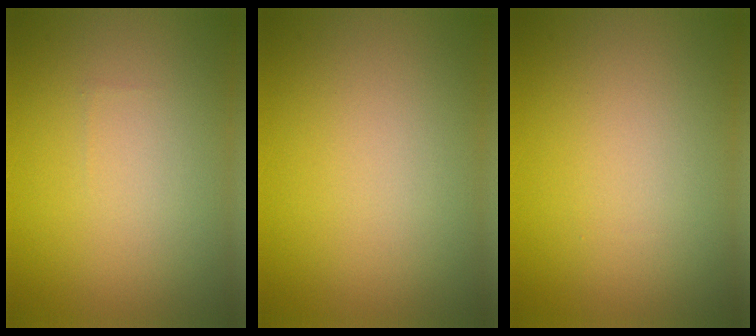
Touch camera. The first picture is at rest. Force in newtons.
{"total": 0.0}
{"total": 0.0}